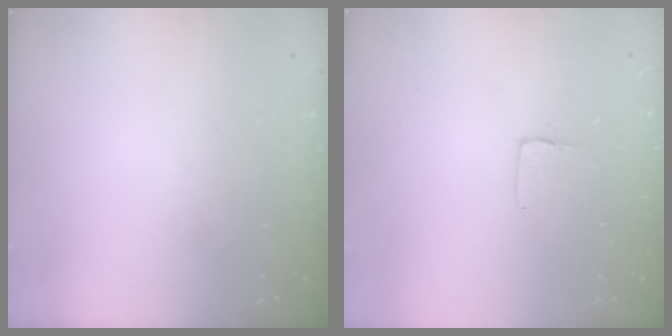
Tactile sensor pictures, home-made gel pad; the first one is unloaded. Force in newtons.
{"total": 1.7, "press": 1.6, "slide": 0.1}